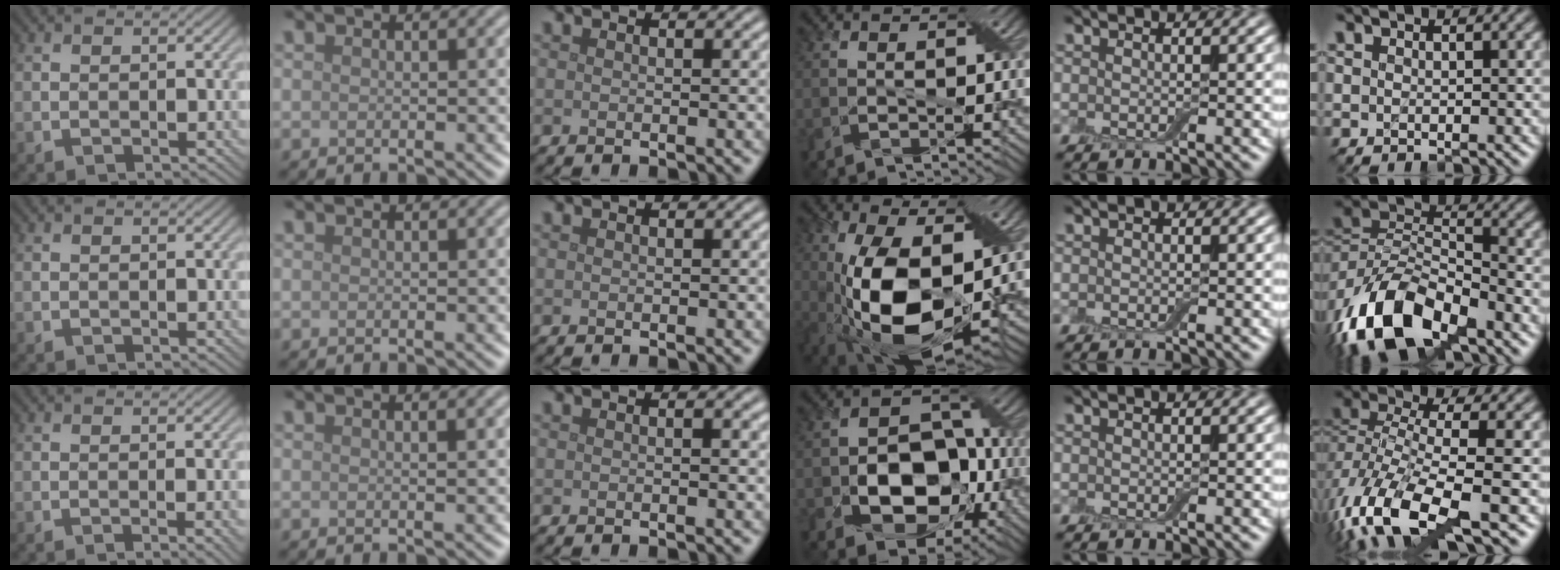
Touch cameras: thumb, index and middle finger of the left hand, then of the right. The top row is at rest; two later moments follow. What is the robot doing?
{"motion": "cut", "object": "aluminum foil"}